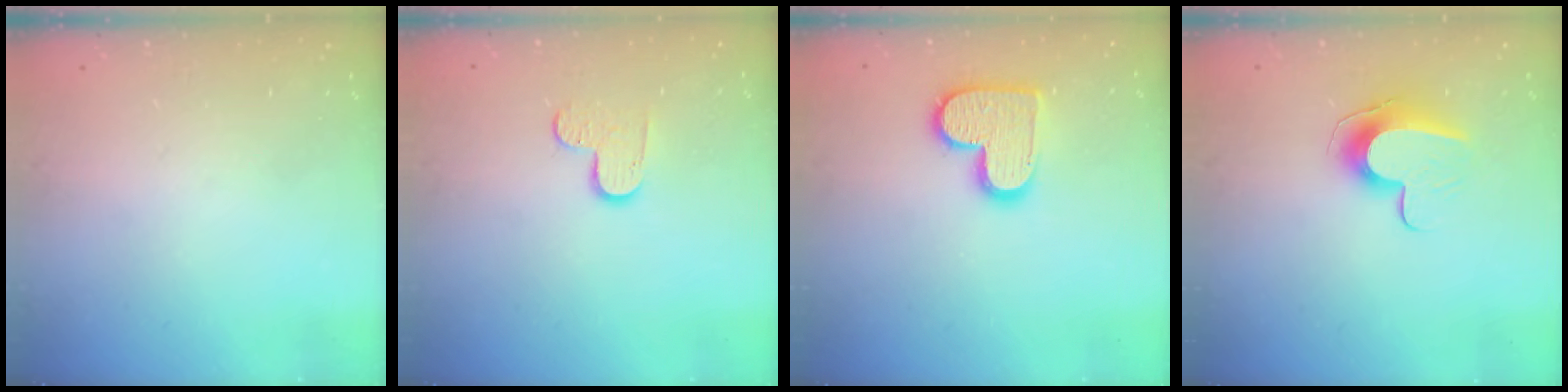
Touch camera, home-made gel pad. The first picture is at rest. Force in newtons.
{"total": 5.5, "press": 5.5, "slide": 0.6}
{"total": 13.9, "press": 13.9, "slide": 0.9}
{"total": 10.4, "press": 10.4, "slide": 0.5}